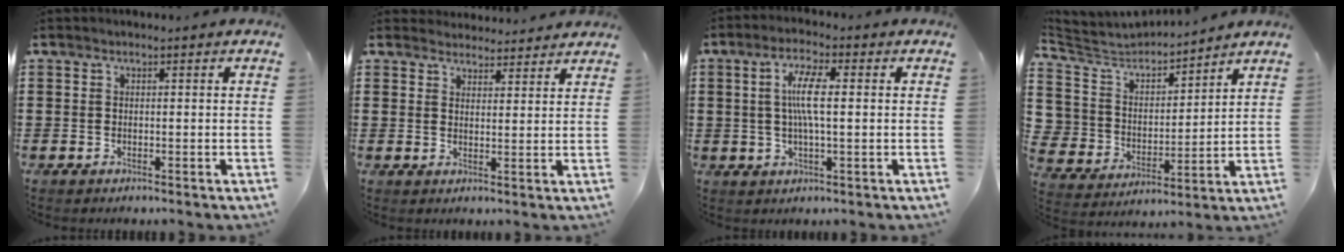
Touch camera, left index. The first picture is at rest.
{"total": 3.3, "force": [3.2, 0.5, 0.0], "torque": [-0.009, -0.009, 0.062]}
{"total": 6.3, "force": [0.7, 1.5, 6.0], "torque": [-0.129, 0.000, 0.004]}
{"total": 5.6, "force": [4.9, 2.5, -0.5], "torque": [-0.040, -0.045, 0.083]}